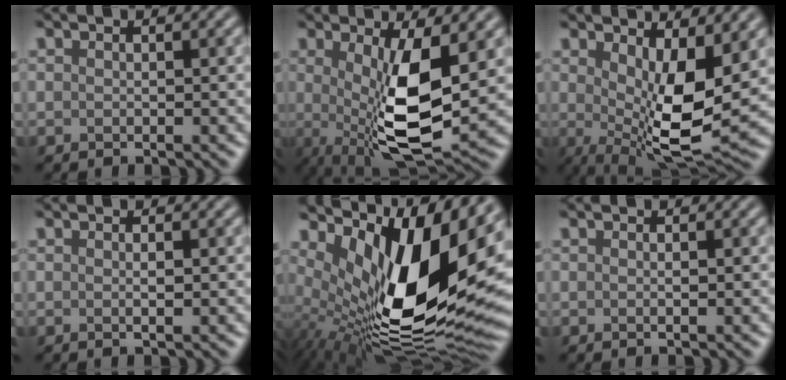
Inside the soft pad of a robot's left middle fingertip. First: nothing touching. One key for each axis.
{"total": 8.6, "fx": 0.0, "fy": 2.6, "fz": 8.2, "tx": -0.146, "ty": -0.016, "tz": 0.003}
{"total": 8.9, "fx": 0.9, "fy": 3.2, "fz": 8.3, "tx": -0.140, "ty": -0.018, "tz": 0.017}
{"total": 0.8, "fx": 0.0, "fy": 0.2, "fz": 0.8, "tx": -0.012, "ty": 0.002, "tz": -0.004}
{"total": 16.8, "fx": 2.8, "fy": 7.5, "fz": 14.8, "tx": -0.265, "ty": -0.012, "tz": 0.053}
{"total": 0.5, "fx": 0.0, "fy": 0.2, "fz": 0.5, "tx": -0.005, "ty": 0.001, "tz": -0.003}